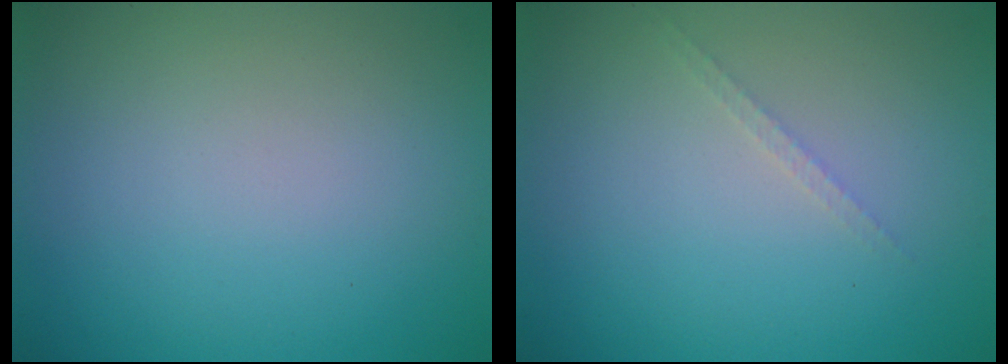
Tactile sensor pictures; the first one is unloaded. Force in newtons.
{"total": 0.8, "press": 0.8, "slide": 0.0}